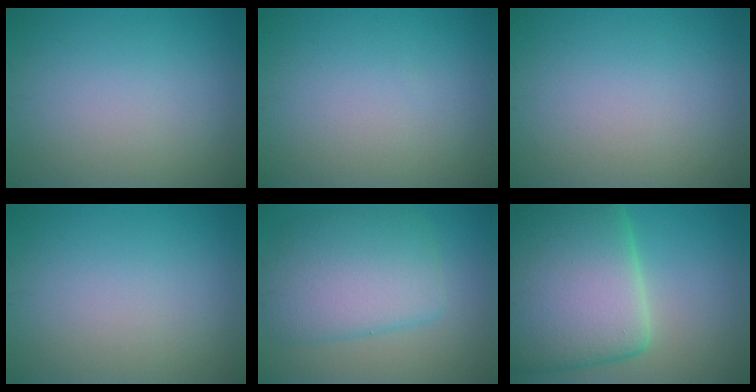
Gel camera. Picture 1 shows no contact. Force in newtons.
{"total": 0.0}
{"total": 0.0}
{"total": 0.0}
{"total": 7.4, "press": 7.4, "slide": 0.3}
{"total": 14.8, "press": 14.8, "slide": 1.2}